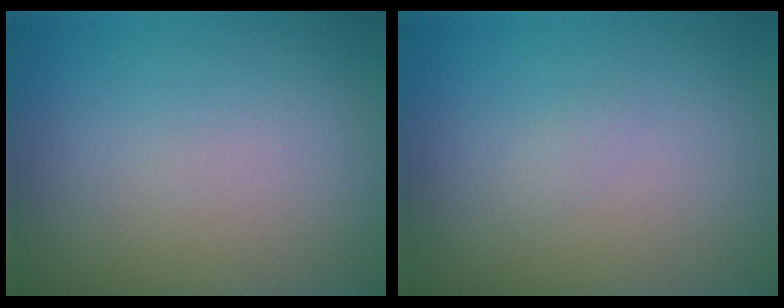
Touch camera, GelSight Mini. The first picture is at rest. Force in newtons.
{"total": 0.5, "press": 0.5, "slide": 0.0}